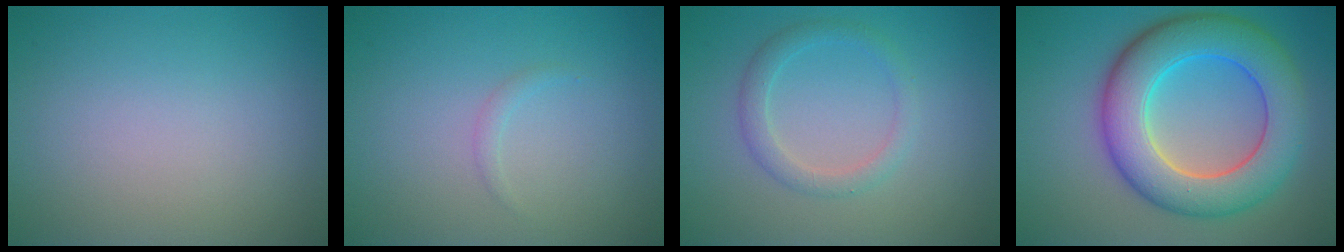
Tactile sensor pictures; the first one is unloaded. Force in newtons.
{"total": 0.7, "press": 0.7, "slide": 0.1}
{"total": 2.1, "press": 2.1, "slide": 0.1}
{"total": 9.5, "press": 9.5, "slide": 0.6}